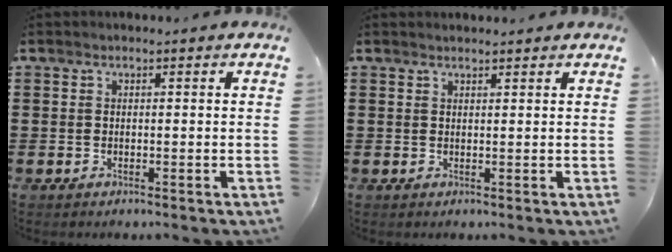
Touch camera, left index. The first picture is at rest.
{"total": 1.0, "force": [1.0, 0.0, 0.2], "torque": [-0.005, -0.001, 0.019]}